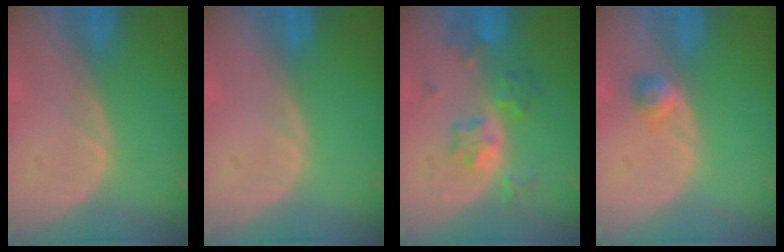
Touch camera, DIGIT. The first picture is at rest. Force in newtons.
{"total": 0.0}
{"total": 5.8, "press": 5.7, "slide": 1.4}
{"total": 2.6, "press": 2.2, "slide": 1.4}